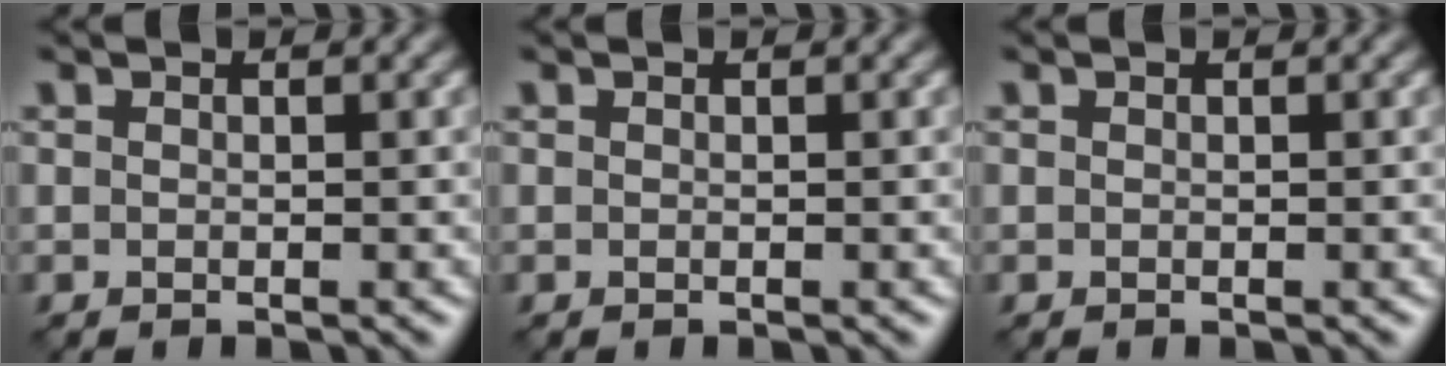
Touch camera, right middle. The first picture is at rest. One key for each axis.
{"total": 0.0}
{"total": 0.0}